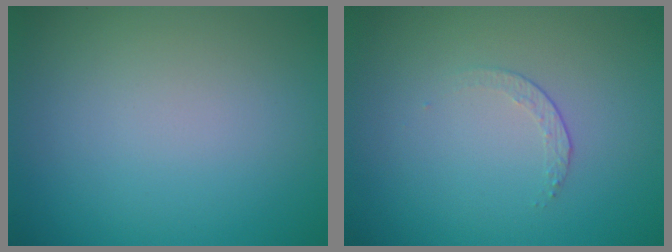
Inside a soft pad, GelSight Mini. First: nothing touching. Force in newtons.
{"total": 1.2, "press": 0.5, "slide": 1.1}